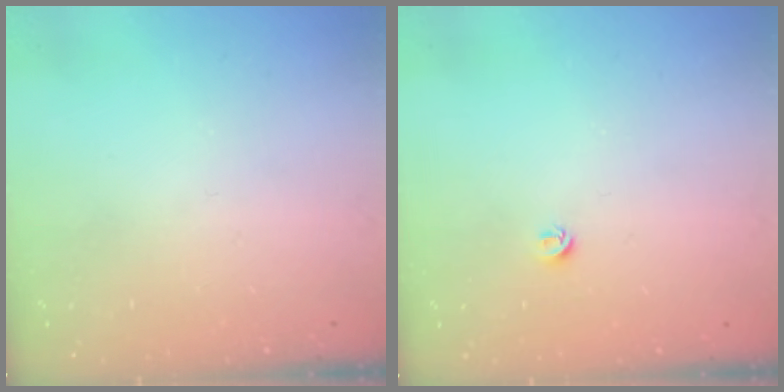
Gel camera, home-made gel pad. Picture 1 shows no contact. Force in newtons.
{"total": 3.9, "press": 3.8, "slide": 0.3}